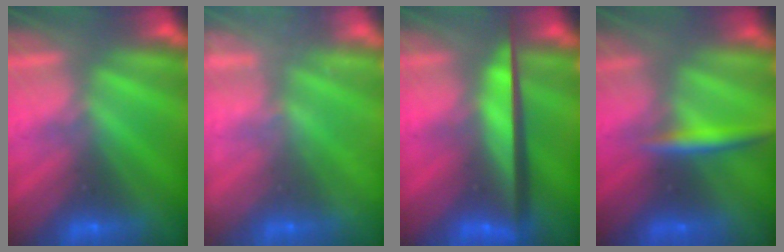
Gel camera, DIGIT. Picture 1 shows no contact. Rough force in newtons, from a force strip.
{"total": 2.4}
{"total": 10.3}
{"total": 2.9}